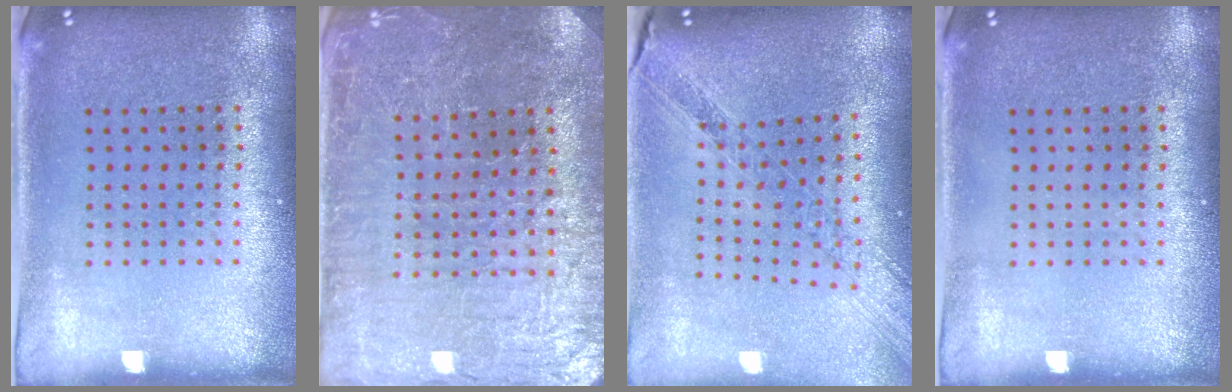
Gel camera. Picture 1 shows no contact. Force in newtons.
{"total": 3.3, "press": 3.2, "slide": 0.5}
{"total": 1.2, "press": 1.2, "slide": 0.3}
{"total": 0.0}